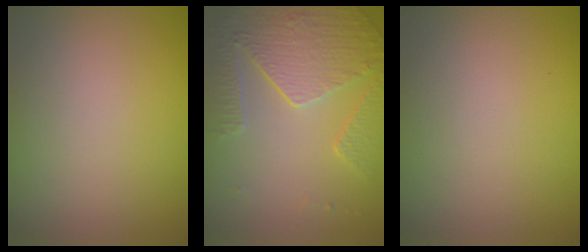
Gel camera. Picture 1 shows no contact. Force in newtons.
{"total": 4.1, "press": 3.4, "slide": 2.2}
{"total": 0.0}